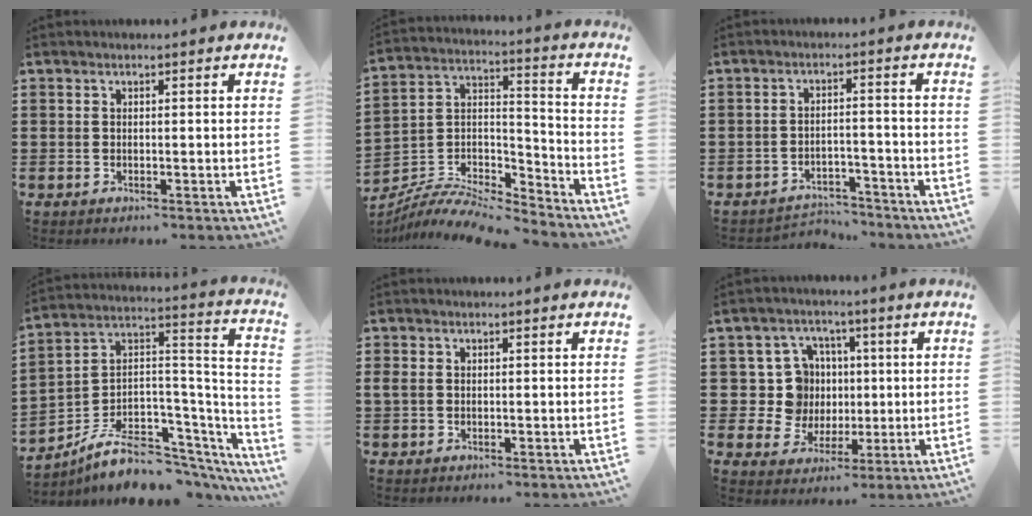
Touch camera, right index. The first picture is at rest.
{"total": 7.8, "force": [-7.2, 1.9, 2.5], "torque": [-0.047, 0.005, -0.144]}
{"total": 3.5, "force": [-3.4, 0.6, 0.5], "torque": [-0.013, 0.006, -0.071]}
{"total": 9.1, "force": [-5.1, 5.6, 5.1], "torque": [-0.106, 0.005, -0.090]}
{"total": 1.3, "force": [0.2, 1.0, 0.8], "torque": [-0.027, 0.002, 0.000]}
{"total": 9.1, "force": [1.4, 8.5, 2.9], "torque": [-0.079, 0.014, 0.033]}